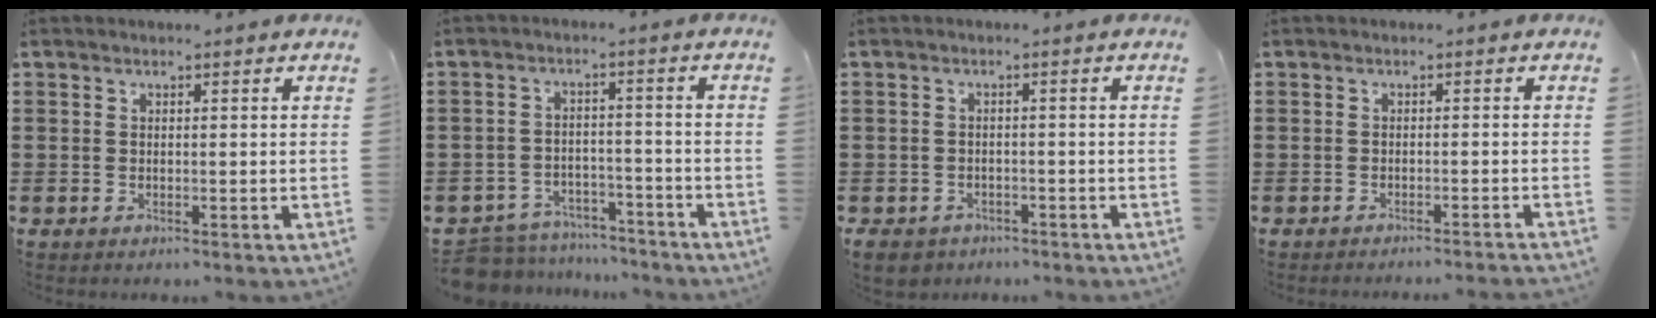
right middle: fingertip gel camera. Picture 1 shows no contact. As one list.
[{"total": 5.7, "force": [-5.6, 1.0, 0.2], "torque": [-0.017, 0.010, -0.118]}, {"total": 2.4, "force": [-2.2, 0.9, 0.2], "torque": [-0.011, 0.001, -0.048]}, {"total": 1.3, "force": [-1.2, -0.3, 0.3], "torque": [-0.005, 0.002, -0.025]}]